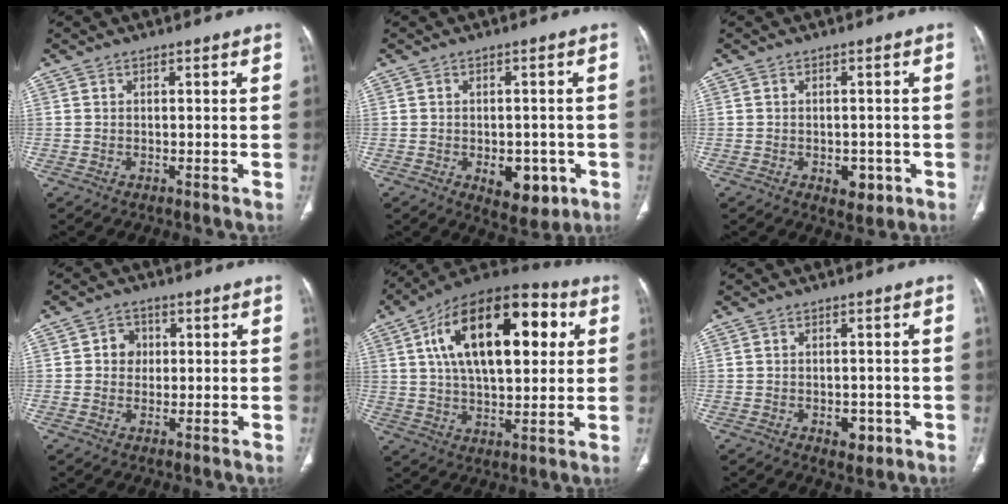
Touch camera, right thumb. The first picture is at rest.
{"total": 7.7, "force": [-2.6, 4.6, 5.6], "torque": [-0.046, 0.005, -0.021]}
{"total": 4.0, "force": [-1.4, 2.6, 2.7], "torque": [-0.020, 0.002, -0.010]}
{"total": 3.7, "force": [0.6, 3.3, 1.6], "torque": [-0.002, 0.005, 0.005]}
{"total": 24.8, "force": [6.7, 12.3, 20.5], "torque": [-0.314, 0.015, 0.100]}
{"total": 3.5, "force": [-1.3, 2.3, 2.3], "torque": [-0.016, 0.003, -0.010]}